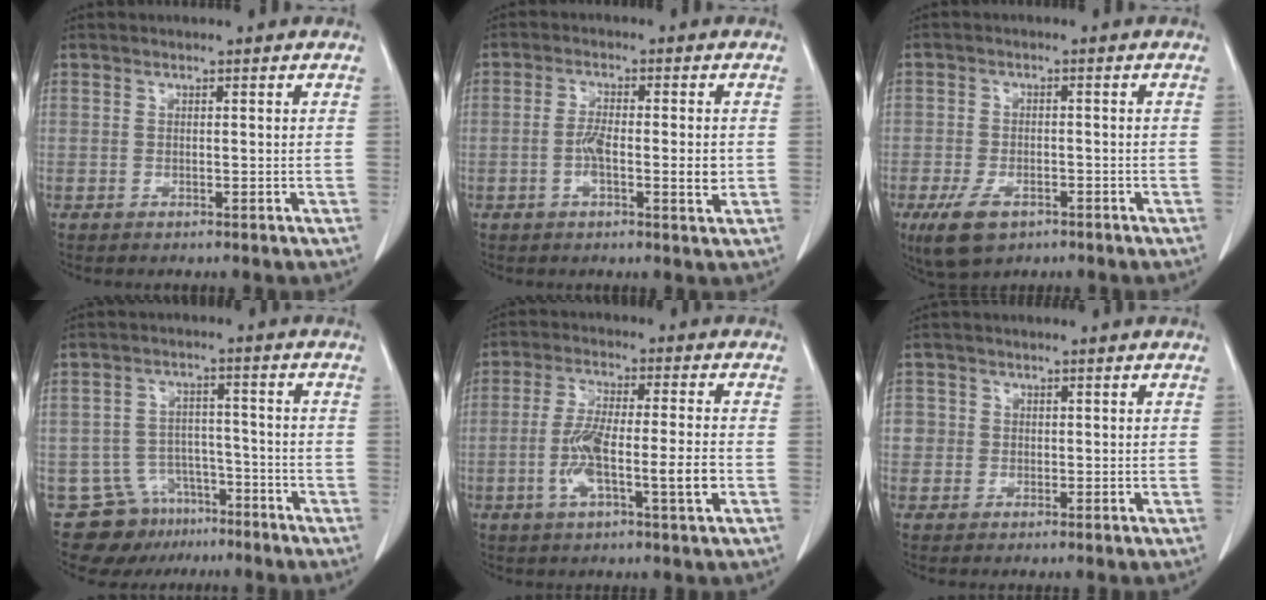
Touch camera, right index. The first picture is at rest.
{"total": 5.8, "force": [-0.9, 1.2, 5.6], "torque": [-0.099, -0.001, -0.019]}
{"total": 5.9, "force": [-3.4, 3.2, 3.6], "torque": [-0.079, -0.006, -0.052]}
{"total": 9.5, "force": [-7.0, 6.3, 1.4], "torque": [-0.026, 0.030, -0.106]}
{"total": 10.2, "force": [-2.5, 1.0, 9.9], "torque": [-0.183, 0.002, -0.047]}
{"total": 2.6, "force": [0.0, 2.6, 0.3], "torque": [0.008, 0.005, -0.002]}